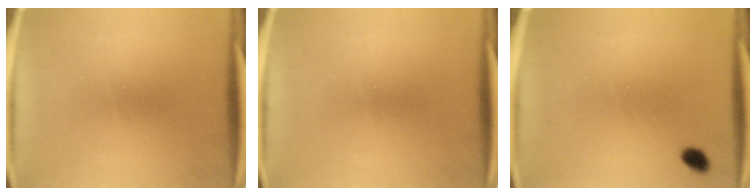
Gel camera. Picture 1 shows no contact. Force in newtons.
{"total": 0.0}
{"total": 1.9}